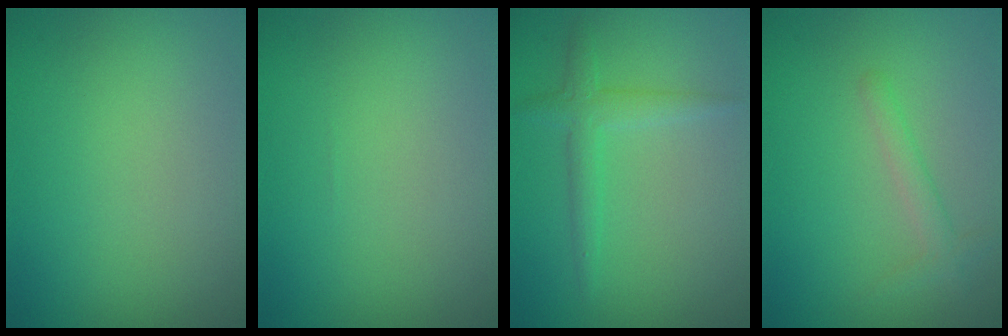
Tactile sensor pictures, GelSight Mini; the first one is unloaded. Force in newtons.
{"total": 0.0}
{"total": 2.1, "press": 2.1, "slide": 0.1}
{"total": 1.6, "press": 1.6, "slide": 0.1}